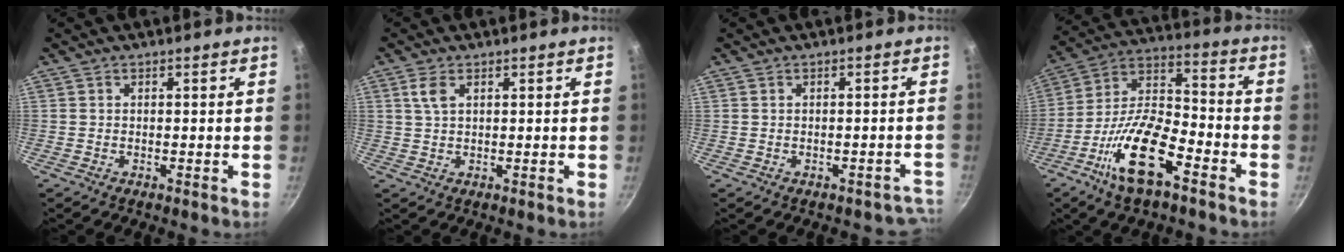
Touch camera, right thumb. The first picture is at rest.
{"total": 2.8, "force": [1.2, 1.4, 2.2], "torque": [-0.045, -0.003, 0.025]}
{"total": 3.6, "force": [-2.2, 2.6, 1.3], "torque": [0.022, 0.042, -0.003]}
{"total": 16.5, "force": [-8.4, 6.5, 12.6], "torque": [-0.226, 0.048, -0.168]}